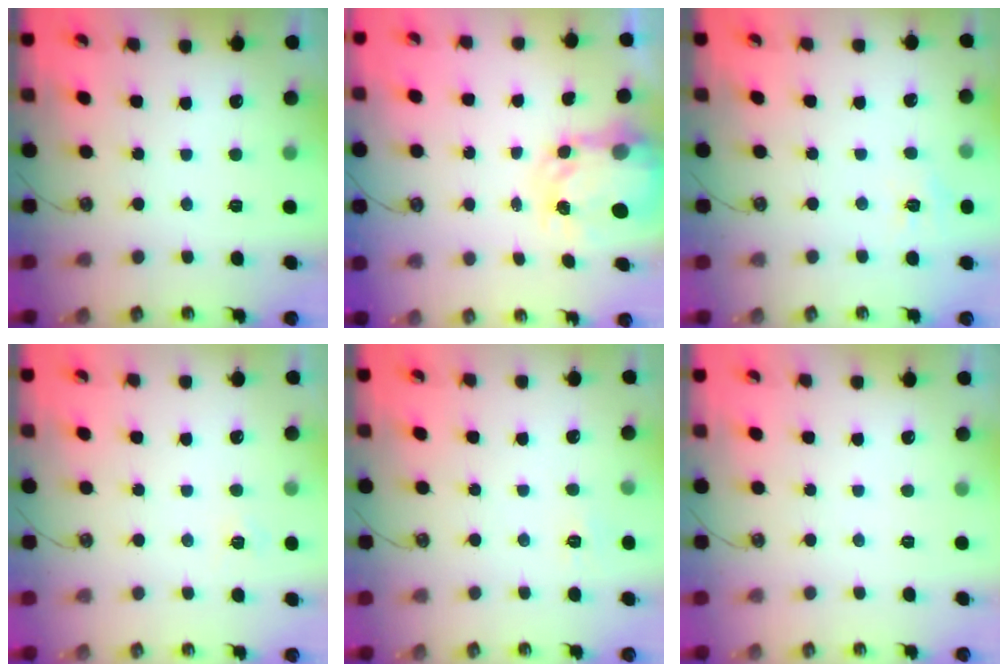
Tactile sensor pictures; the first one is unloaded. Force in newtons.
{"total": 5.2, "press": 5.1, "slide": 0.4}
{"total": 5.3, "press": 5.2, "slide": 0.5}
{"total": 4.4, "press": 4.3, "slide": 0.4}
{"total": 4.8, "press": 4.8, "slide": 0.6}
{"total": 0.0}